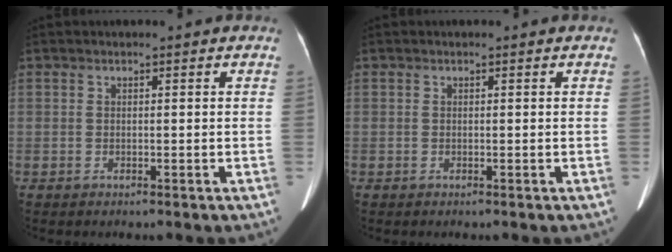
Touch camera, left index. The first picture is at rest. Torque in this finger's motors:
{"motor_torque": [0.07, -0.09, -0.02, 0.01]}